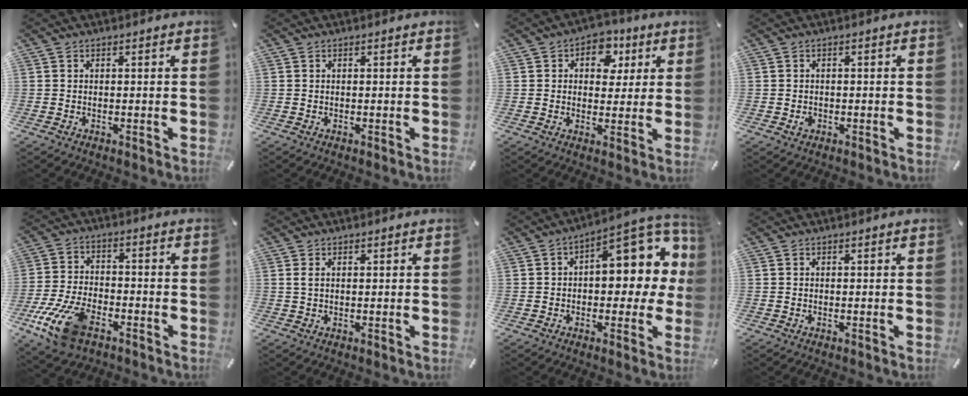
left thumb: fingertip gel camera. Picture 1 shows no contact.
{"total": 0.0}
{"total": 7.5, "force": [2.1, 6.1, 3.7], "torque": [-0.041, -0.005, 0.030]}
{"total": 1.6, "force": [-0.5, 1.3, 0.8], "torque": [-0.014, 0.004, -0.010]}
{"total": 13.5, "force": [-7.3, 6.9, 9.0], "torque": [-0.187, 0.030, -0.127]}
{"total": 1.4, "force": [0.5, 0.6, 1.1], "torque": [-0.023, 0.002, 0.008]}
{"total": 14.2, "force": [4.1, 7.8, 11.1], "torque": [-0.121, -0.040, 0.064]}
{"total": 0.0}